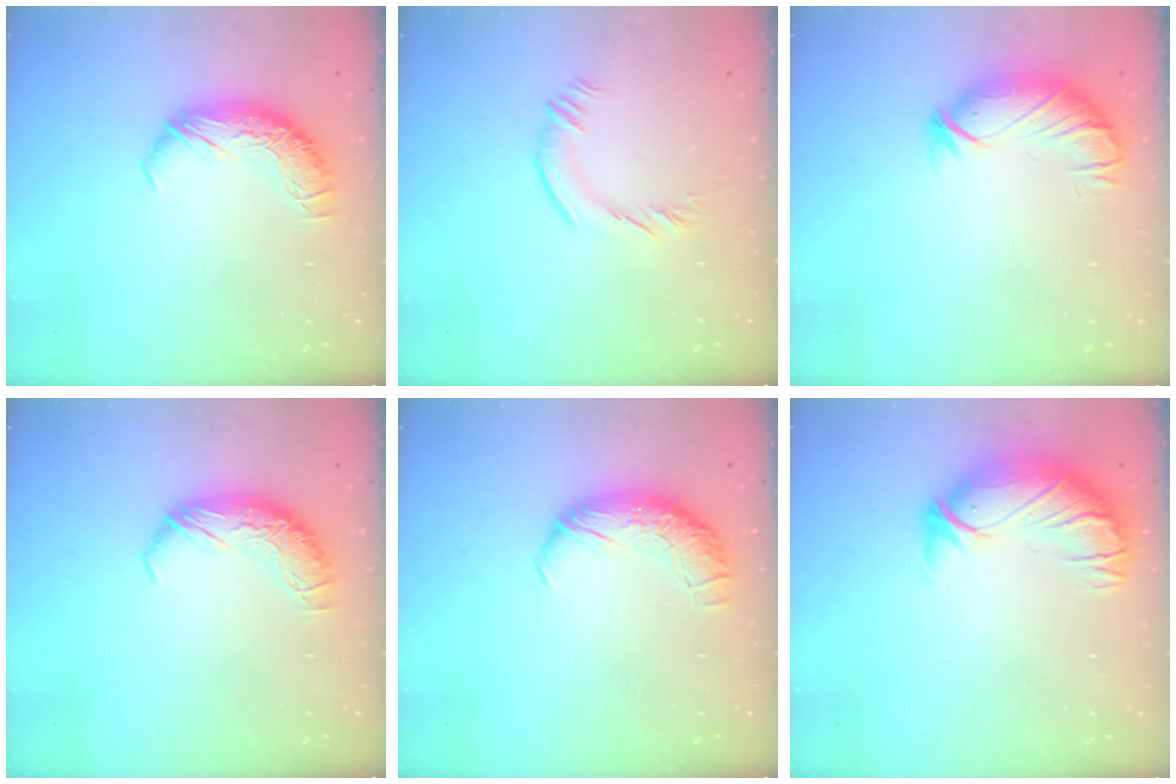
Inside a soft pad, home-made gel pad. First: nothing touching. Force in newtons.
{"total": 2.5, "press": 2.3, "slide": 0.9}
{"total": 3.9, "press": 3.4, "slide": 2.0}
{"total": 0.0}
{"total": 2.4, "press": 1.2, "slide": 2.1}
{"total": 3.0, "press": 0.4, "slide": 3.0}